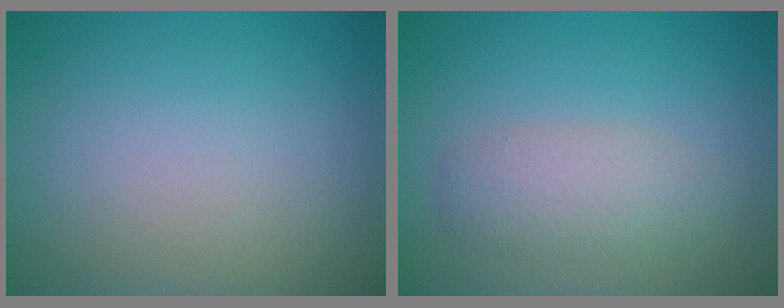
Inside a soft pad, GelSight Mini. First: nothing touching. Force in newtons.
{"total": 3.0, "press": 3.0, "slide": 0.2}